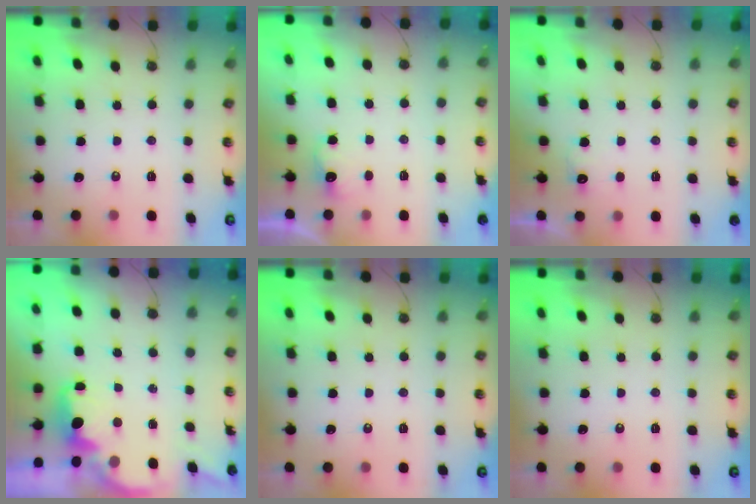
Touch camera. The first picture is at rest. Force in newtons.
{"total": 2.8, "press": 2.7, "slide": 0.8}
{"total": 4.2, "press": 4.0, "slide": 1.1}
{"total": 2.3, "press": 2.1, "slide": 0.9}
{"total": 0.0}
{"total": 0.0}